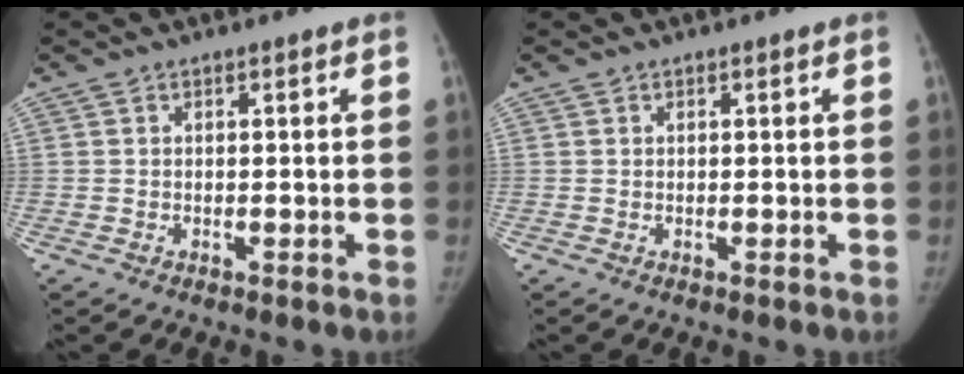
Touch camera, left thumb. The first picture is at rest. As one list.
[{"total": 0.0}]